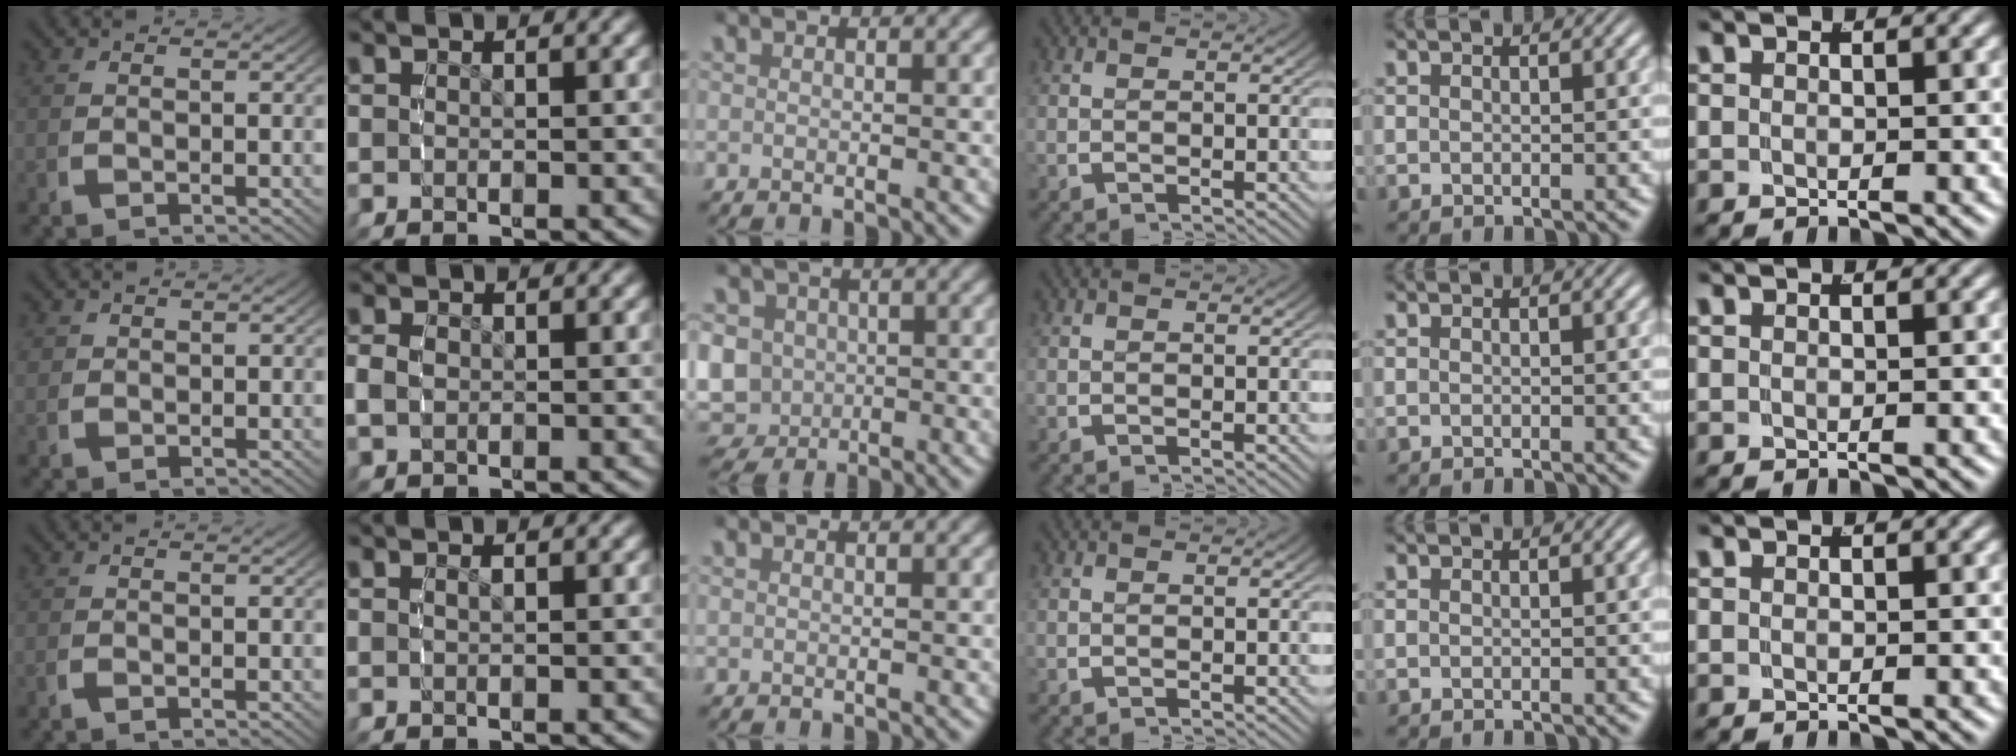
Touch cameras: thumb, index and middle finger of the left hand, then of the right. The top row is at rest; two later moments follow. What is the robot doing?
{"motion": "grasp_and_lifting", "object": "small bumper sticker"}